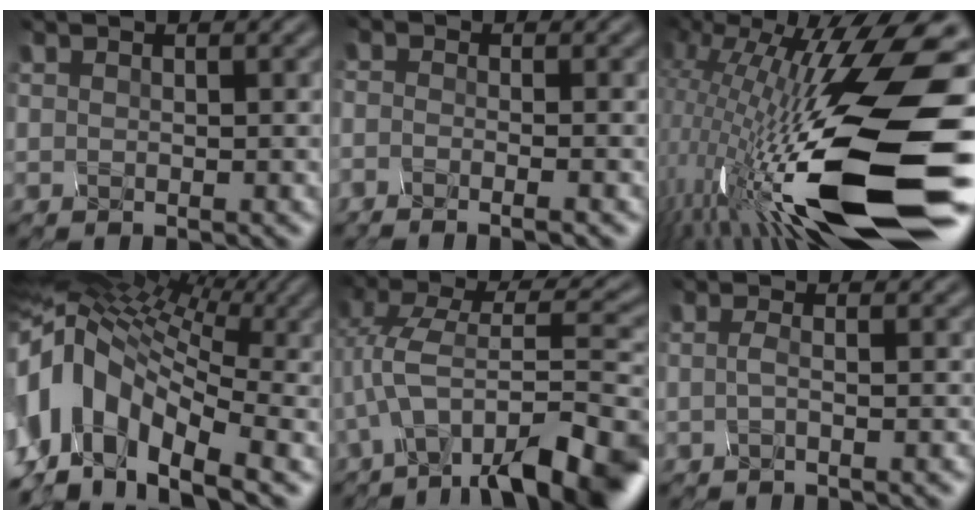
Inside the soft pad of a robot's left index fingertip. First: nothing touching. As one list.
[{"total": 2.1, "force": [-1.7, 0.7, 1.0], "torque": [0.007, -0.002, -0.049]}, {"total": 18.1, "force": [-5.7, 5.5, 16.3], "torque": [-0.302, 0.004, -0.098]}, {"total": 13.1, "force": [-2.4, 8.1, 10.0], "torque": [-0.238, 0.012, -0.031]}, {"total": 11.5, "force": [-6.0, 3.7, 9.1], "torque": [-0.152, 0.019, -0.095]}, {"total": 1.5, "force": [-1.2, 0.3, 0.9], "torque": [-0.020, -0.003, -0.022]}]